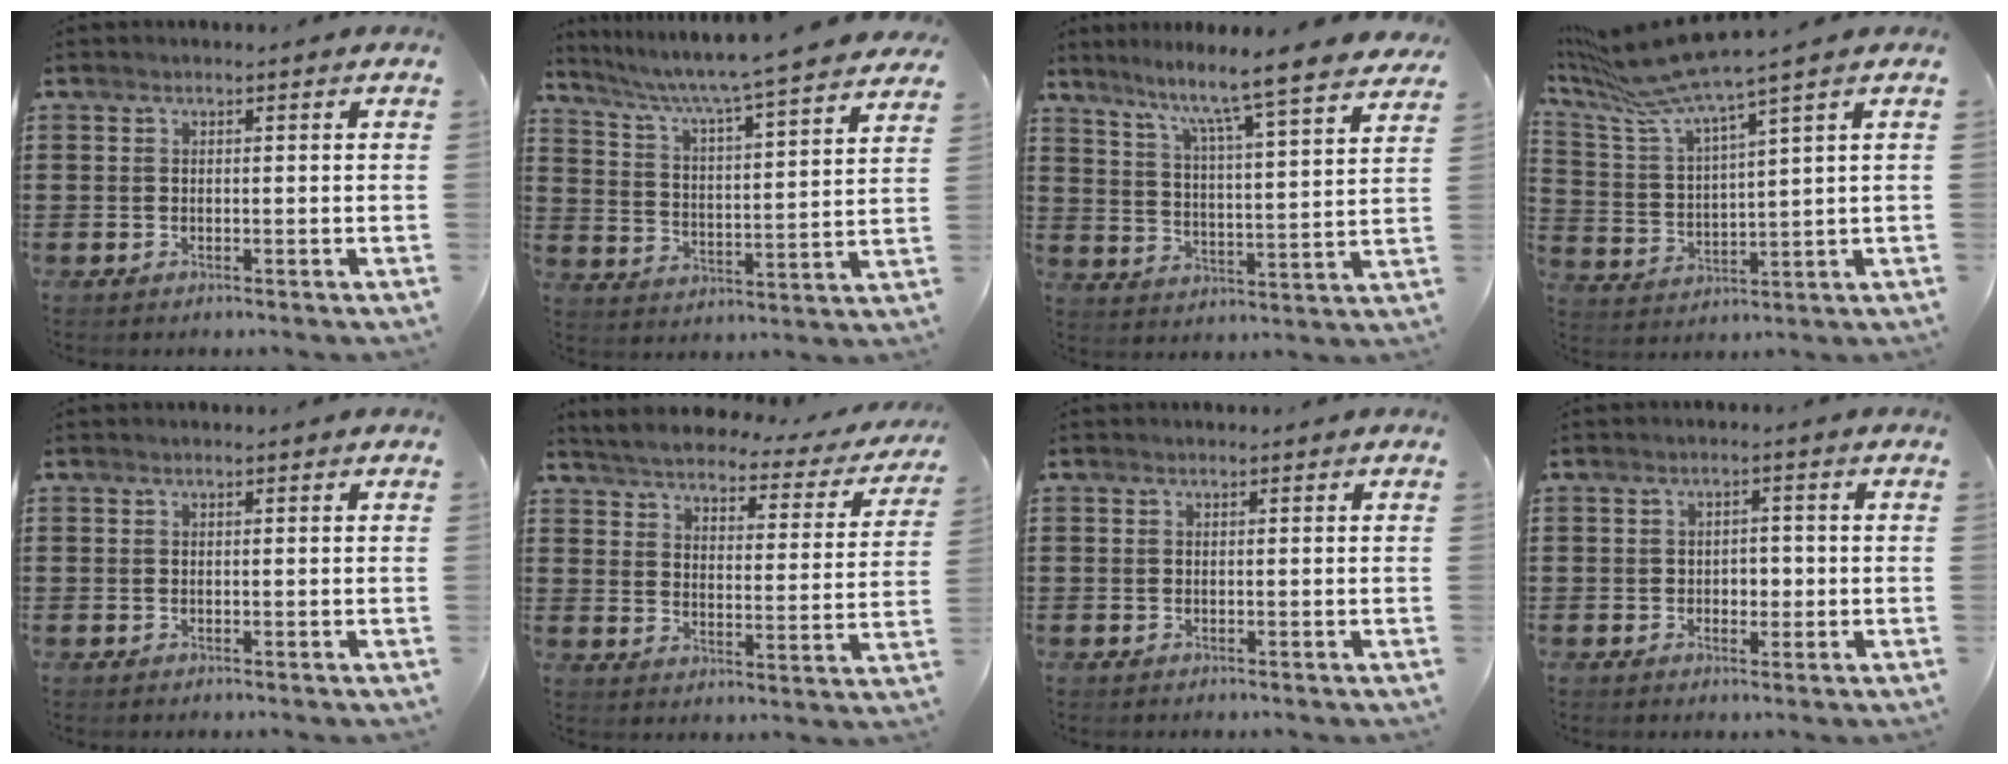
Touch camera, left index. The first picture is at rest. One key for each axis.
{"total": 5.3, "fx": 4.6, "fy": -0.8, "fz": 2.5, "tx": -0.069, "ty": -0.048, "tz": 0.068}
{"total": 7.1, "fx": 6.0, "fy": -1.2, "fz": 3.6, "tx": -0.086, "ty": -0.056, "tz": 0.088}
{"total": 8.1, "fx": 6.9, "fy": -0.1, "fz": 4.3, "tx": -0.125, "ty": -0.045, "tz": 0.112}
{"total": 0.0}
{"total": 4.0, "fx": 3.9, "fy": 0.1, "fz": 1.2, "tx": -0.045, "ty": -0.029, "tz": 0.060}
{"total": 0.0}
{"total": 2.2, "fx": -0.4, "fy": 1.7, "fz": 1.3, "tx": -0.031, "ty": 0.007, "tz": -0.012}